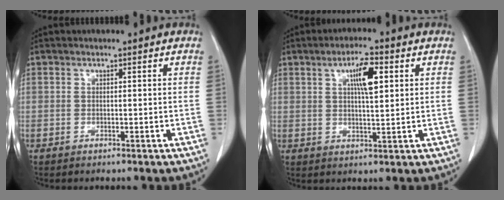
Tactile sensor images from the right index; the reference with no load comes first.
{"total": 6.1, "force": [2.1, 1.3, 5.5], "torque": [-0.097, 0.004, 0.035]}